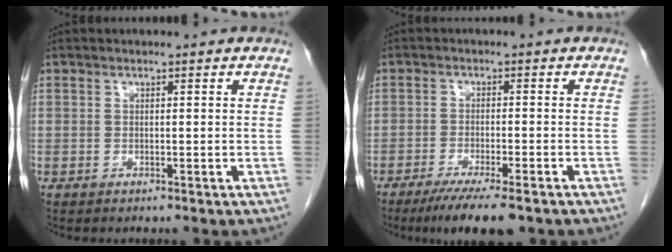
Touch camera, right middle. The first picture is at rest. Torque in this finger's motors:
{"motor_torque": [0.17, -0.12, 0.22, 0.05]}